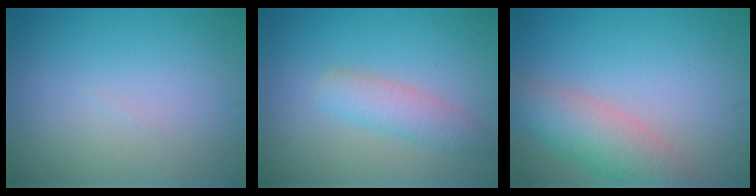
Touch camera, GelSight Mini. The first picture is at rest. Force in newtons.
{"total": 3.0, "press": 3.0, "slide": 0.2}
{"total": 5.5, "press": 5.5, "slide": 0.3}